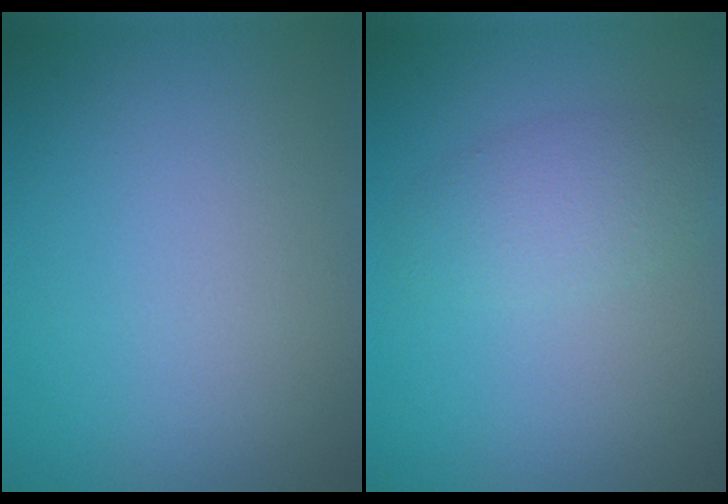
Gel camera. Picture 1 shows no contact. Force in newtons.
{"total": 3.0, "press": 3.0, "slide": 0.1}